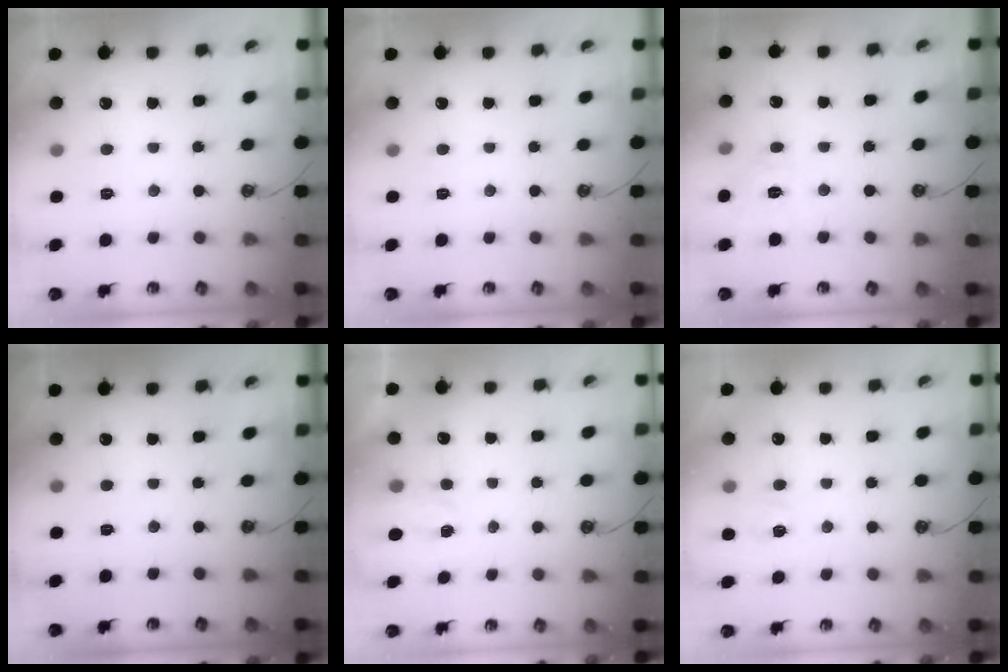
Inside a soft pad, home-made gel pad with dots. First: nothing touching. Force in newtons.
{"total": 0.0}
{"total": 6.3, "press": 6.3, "slide": 0.5}
{"total": 0.0}
{"total": 2.0, "press": 2.0, "slide": 0.4}
{"total": 5.0, "press": 4.9, "slide": 0.8}